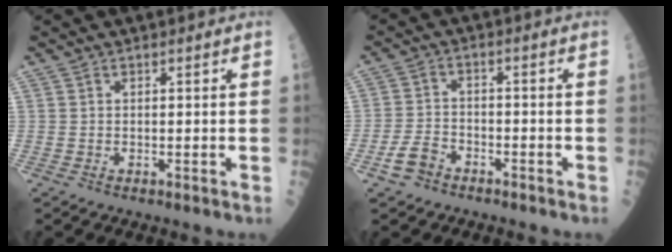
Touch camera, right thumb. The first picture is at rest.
{"total": 4.6, "force": [-2.9, 2.8, 2.2], "torque": [-0.044, 0.022, -0.054]}